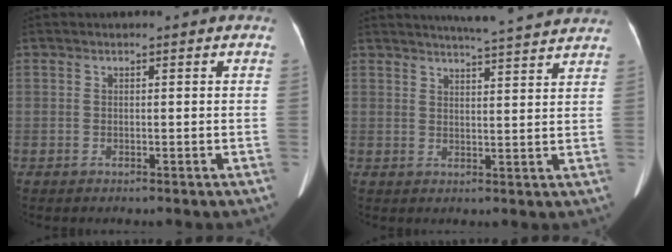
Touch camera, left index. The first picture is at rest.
{"total": 12.5, "force": [11.6, 0.0, 4.4], "torque": [-0.068, 0.007, 0.140]}